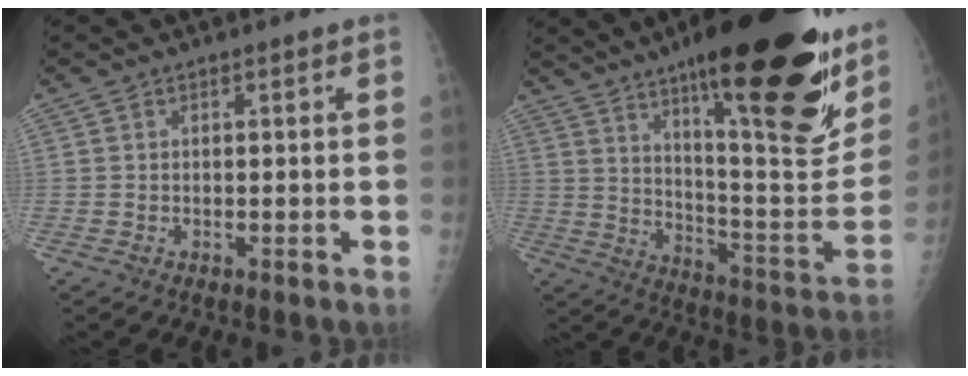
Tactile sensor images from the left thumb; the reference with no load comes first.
{"total": 33.6, "force": [18.2, 8.5, 26.9], "torque": [-0.307, -0.054, 0.283]}